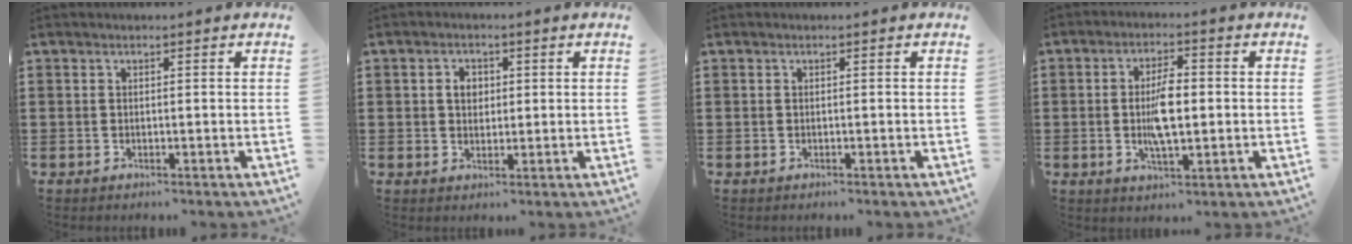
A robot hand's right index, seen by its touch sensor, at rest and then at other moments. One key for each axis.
{"total": 2.9, "fx": 0.4, "fy": 2.1, "fz": 1.9, "tx": -0.043, "ty": 0.012, "tz": 0.006}
{"total": 0.0}
{"total": 6.6, "fx": -0.4, "fy": 2.4, "fz": 6.1, "tx": -0.131, "ty": -0.002, "tz": -0.013}